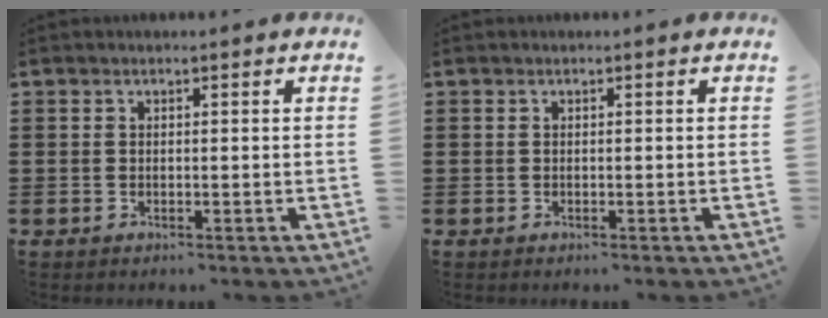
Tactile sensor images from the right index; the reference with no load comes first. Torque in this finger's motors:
{"motor_torque": [0.96, 1.00, 0.02, 0.01]}